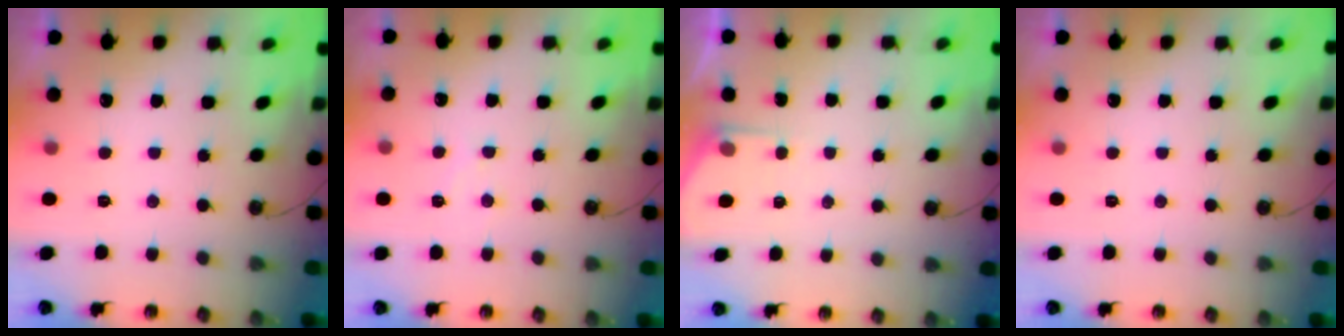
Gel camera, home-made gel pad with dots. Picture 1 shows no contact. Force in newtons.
{"total": 6.0, "press": 5.9, "slide": 0.5}
{"total": 3.0, "press": 2.9, "slide": 0.4}
{"total": 0.0}